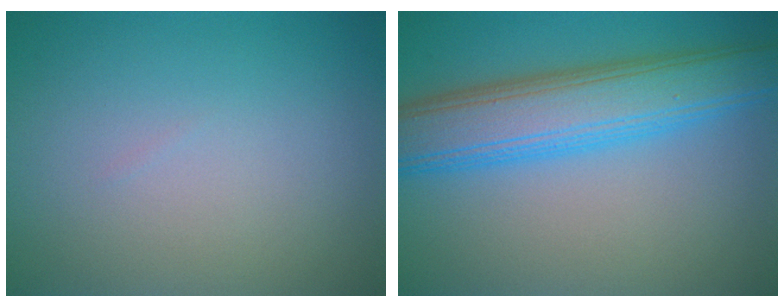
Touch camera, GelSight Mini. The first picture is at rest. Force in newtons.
{"total": 7.8, "press": 7.8, "slide": 0.1}